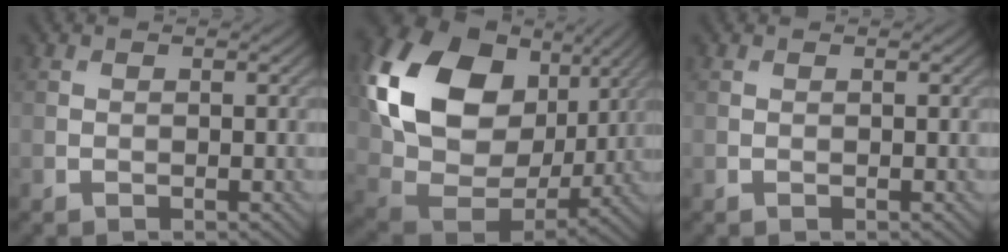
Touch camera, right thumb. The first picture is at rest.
{"total": 18.5, "force": [6.0, 13.2, 11.4], "torque": [-0.263, 0.011, 0.124]}
{"total": 0.0}